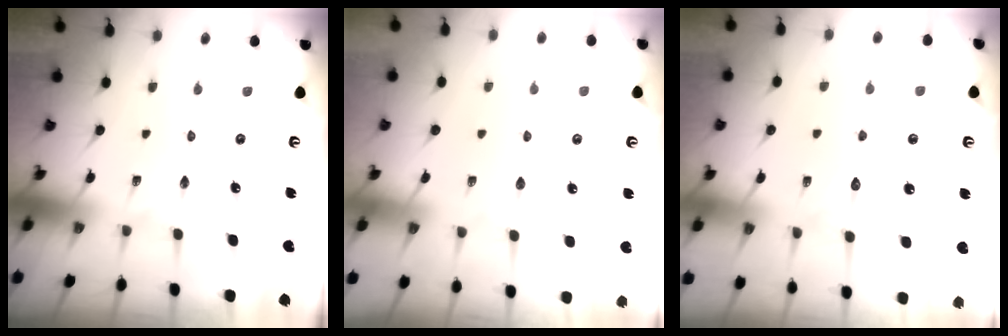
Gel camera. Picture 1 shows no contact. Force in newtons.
{"total": 3.4, "press": 3.3, "slide": 0.6}
{"total": 8.1, "press": 8.1, "slide": 0.7}